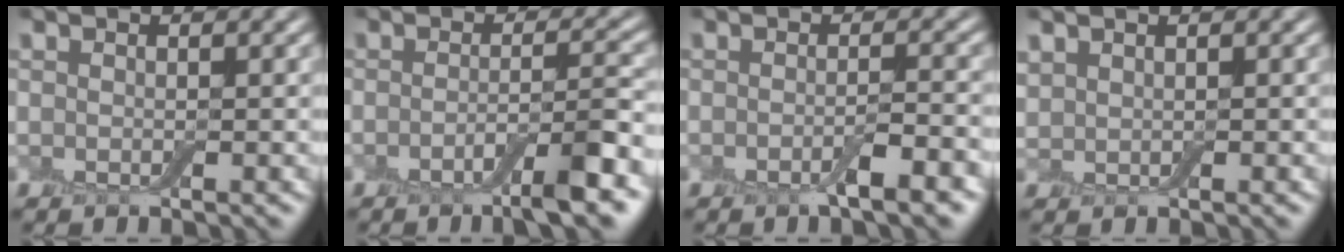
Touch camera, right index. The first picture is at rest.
{"total": 4.4, "force": [-2.4, 0.5, 3.6], "torque": [-0.055, 0.002, -0.043]}
{"total": 2.5, "force": [-1.5, 0.3, 1.9], "torque": [-0.031, -0.002, -0.025]}
{"total": 0.8, "force": [0.6, 0.5, 0.1], "torque": [-0.005, 0.002, 0.017]}